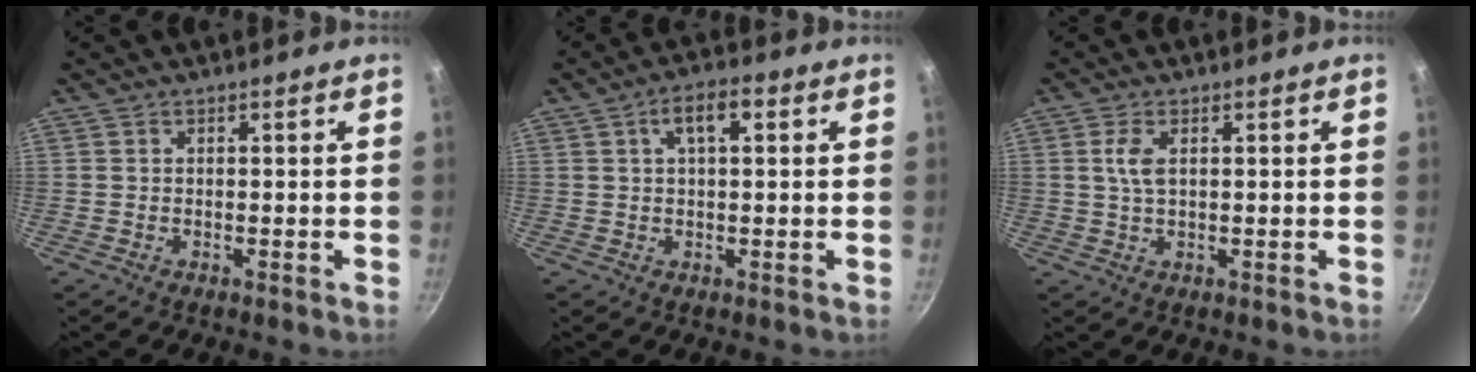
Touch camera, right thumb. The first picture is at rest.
{"total": 5.5, "force": [1.8, 2.5, 4.6], "torque": [-0.071, 0.015, 0.027]}
{"total": 3.5, "force": [0.9, 1.6, 2.9], "torque": [-0.063, 0.000, 0.019]}